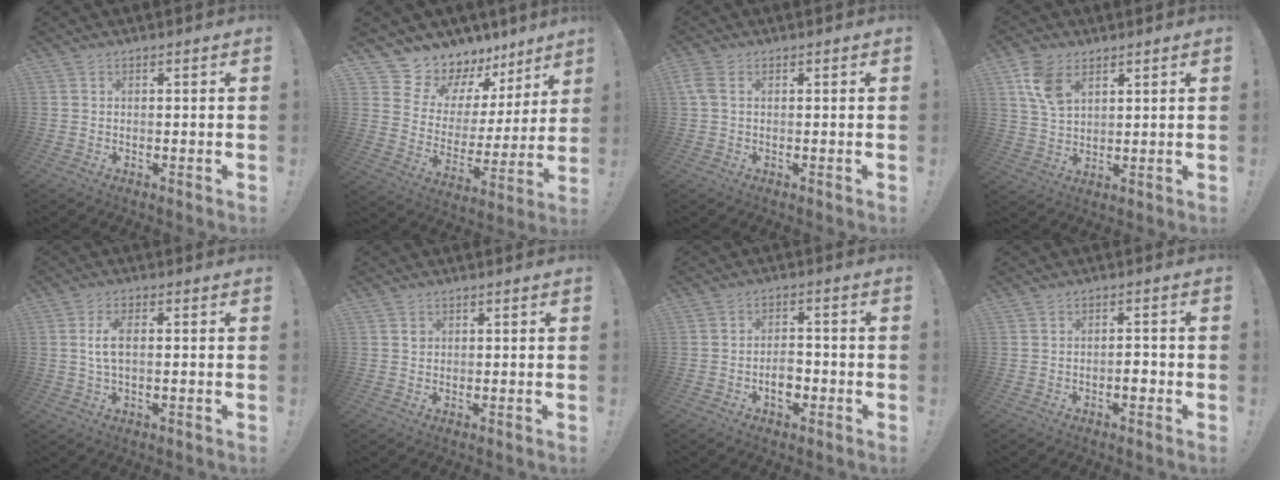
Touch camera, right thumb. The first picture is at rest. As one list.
[{"total": 11.5, "force": [10.5, 4.8, 0.4], "torque": [-0.018, -0.104, 0.200]}, {"total": 2.8, "force": [0.7, 1.6, 2.2], "torque": [-0.054, 0.004, 0.013]}, {"total": 9.2, "force": [4.8, 5.7, 5.5], "torque": [-0.100, -0.012, 0.093]}, {"total": 5.4, "force": [0.2, 2.0, 5.0], "torque": [-0.089, -0.002, 0.003]}, {"total": 1.0, "force": [0.2, 0.9, 0.0], "torque": [0.011, -0.002, 0.001]}, {"total": 6.1, "force": [-2.4, 3.9, 4.0], "torque": [-0.058, 0.009, -0.043]}, {"total": 3.4, "force": [-1.6, 1.6, 2.6], "torque": [-0.032, 0.005, -0.028]}]